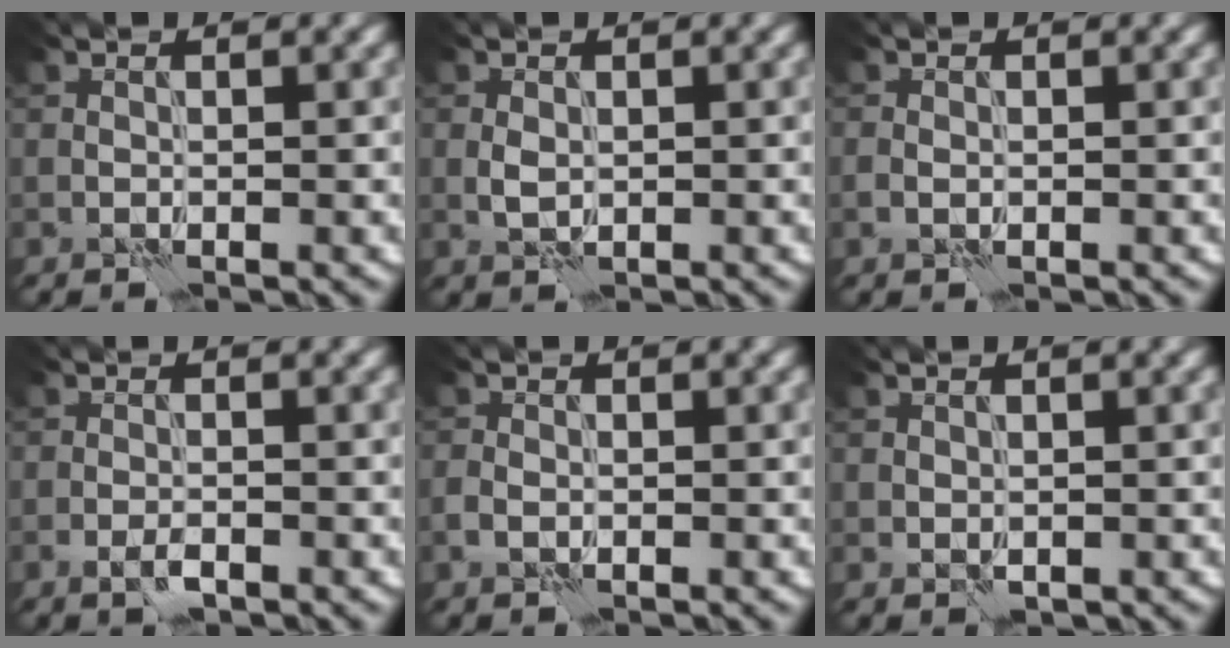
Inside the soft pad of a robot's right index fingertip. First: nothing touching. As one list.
[{"total": 1.2, "force": [0.2, 0.9, 0.7], "torque": [-0.019, -0.001, 0.003]}, {"total": 0.7, "force": [0.0, 0.6, 0.4], "torque": [-0.012, -0.002, -0.003]}, {"total": 1.1, "force": [-0.6, 0.4, 0.8], "torque": [-0.019, -0.001, -0.015]}, {"total": 1.0, "force": [-0.2, 0.8, 0.5], "torque": [-0.014, -0.001, -0.008]}, {"total": 0.8, "force": [0.2, 0.8, 0.2], "torque": [-0.005, -0.006, 0.006]}]